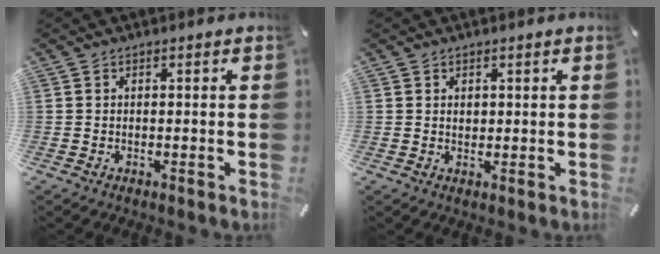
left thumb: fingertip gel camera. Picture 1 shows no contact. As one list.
[{"total": 1.4, "force": [0.6, 1.1, 0.6], "torque": [-0.005, -0.001, 0.008]}]